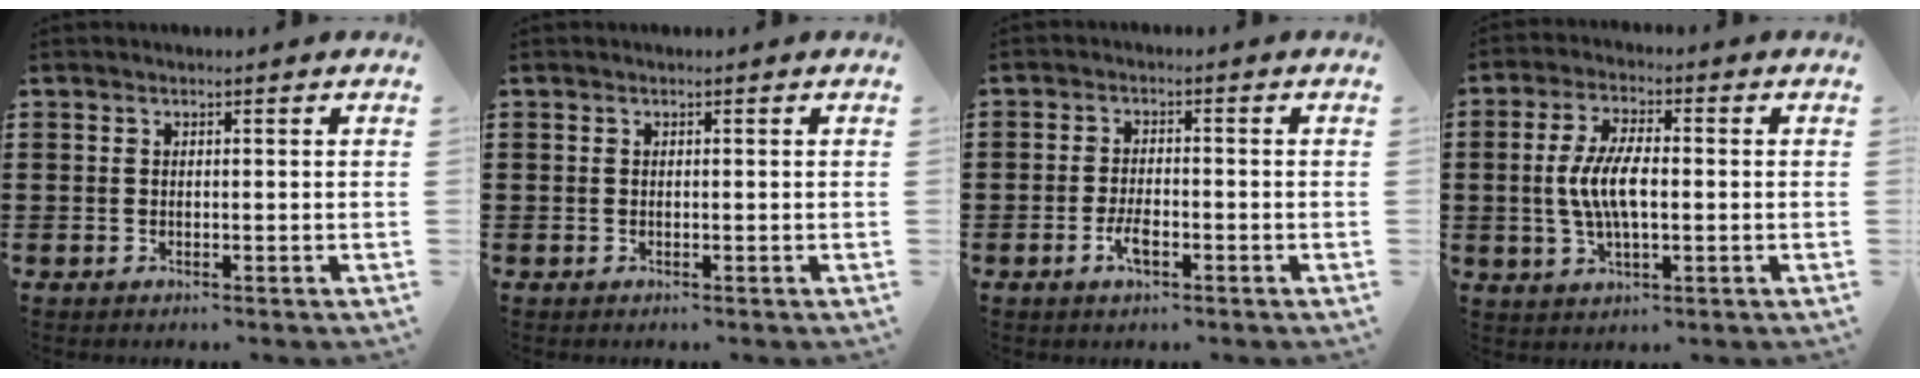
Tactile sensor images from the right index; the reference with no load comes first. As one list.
[{"total": 0.0}, {"total": 3.5, "force": [-1.4, 1.4, 2.8], "torque": [-0.056, 0.001, -0.027]}, {"total": 7.3, "force": [-0.4, 2.8, 6.7], "torque": [-0.149, -0.003, -0.014]}]